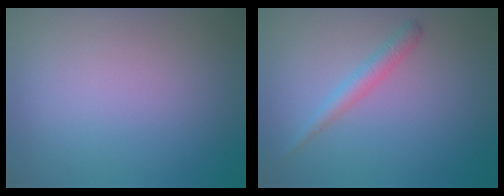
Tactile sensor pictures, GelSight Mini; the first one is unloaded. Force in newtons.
{"total": 1.8, "press": 1.8, "slide": 0.1}